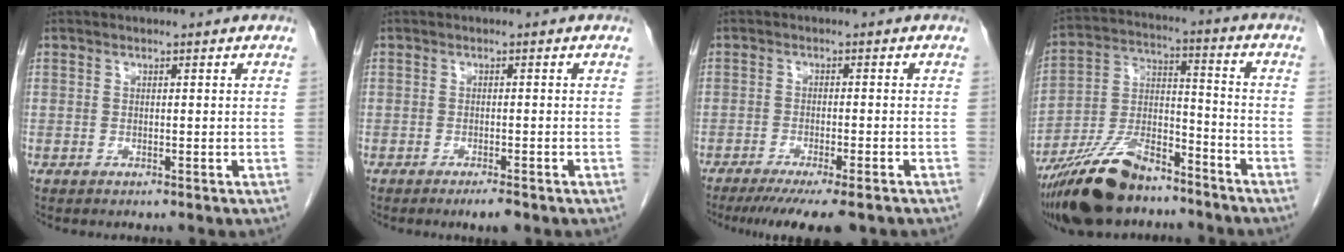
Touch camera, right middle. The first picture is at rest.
{"total": 2.2, "force": [-1.6, 0.2, 1.5], "torque": [-0.023, -0.003, -0.022]}
{"total": 10.1, "force": [-8.0, 1.1, 6.0], "torque": [-0.076, -0.018, -0.118]}
{"total": 15.4, "force": [-12.0, 5.2, 8.1], "torque": [-0.161, 0.008, -0.215]}